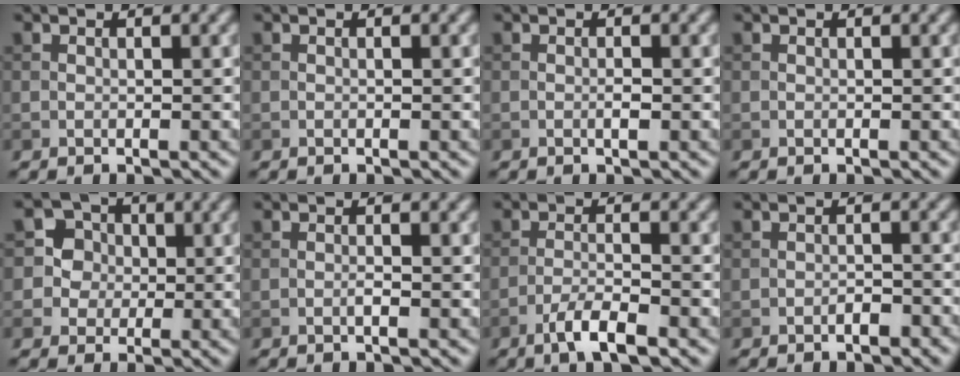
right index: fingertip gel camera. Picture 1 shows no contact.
{"total": 0.0}
{"total": 0.8, "force": [-0.3, 0.2, 0.8], "torque": [-0.015, -0.001, -0.004]}
{"total": 0.0}
{"total": 3.7, "force": [0.7, 3.6, 0.7], "torque": [0.004, 0.012, 0.011]}
{"total": 0.8, "force": [-0.3, 0.1, 0.8], "torque": [-0.015, 0.000, -0.007]}
{"total": 3.7, "force": [-2.3, 0.7, 2.8], "torque": [-0.056, 0.004, -0.049]}
{"total": 1.3, "force": [-0.9, 0.5, 0.8], "torque": [-0.010, 0.003, -0.016]}